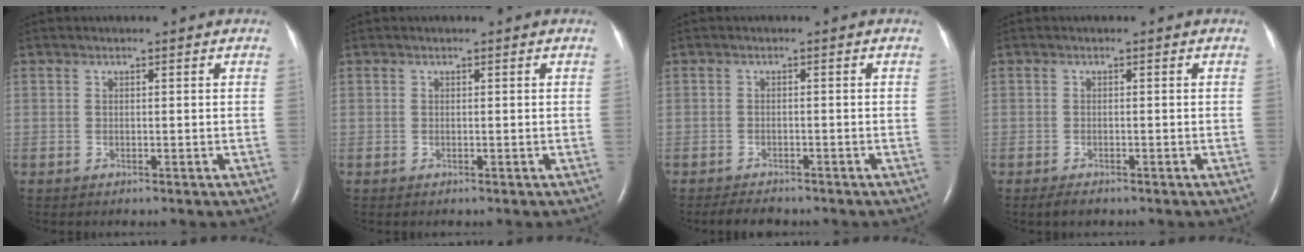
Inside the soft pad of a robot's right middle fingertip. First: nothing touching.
{"total": 0.0}
{"total": 2.8, "force": [-2.5, 0.9, 1.0], "torque": [-0.024, -0.007, -0.034]}
{"total": 1.4, "force": [-1.1, 0.5, 0.8], "torque": [-0.020, -0.003, -0.015]}